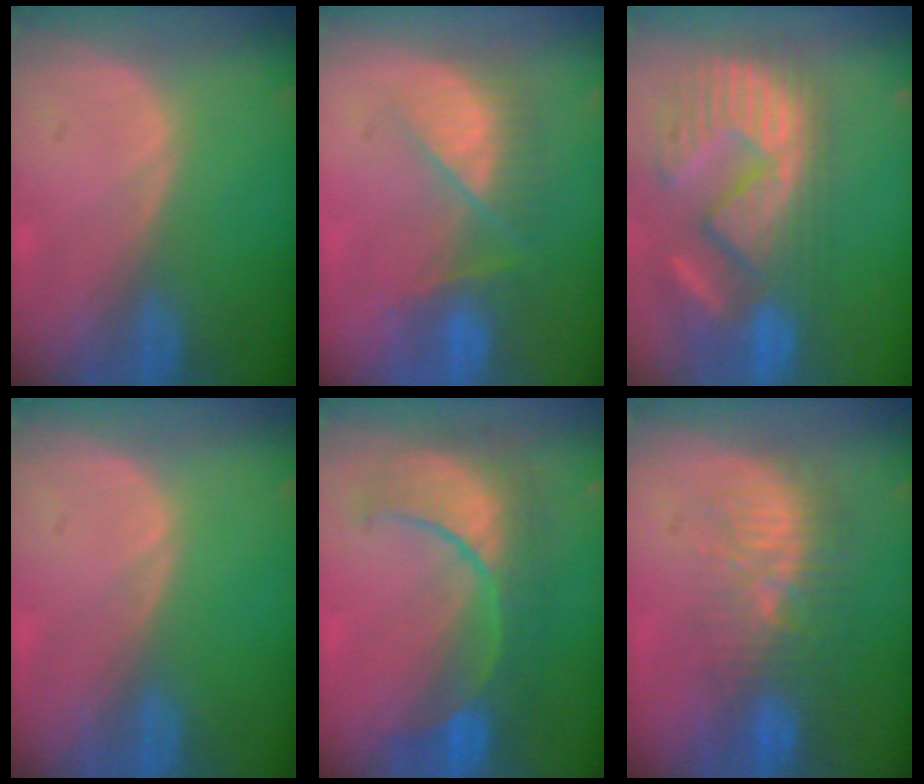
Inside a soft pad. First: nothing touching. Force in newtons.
{"total": 7.9, "press": 7.2, "slide": 3.1}
{"total": 13.7, "press": 12.2, "slide": 6.2}
{"total": 0.0}
{"total": 9.4, "press": 9.4, "slide": 0.7}
{"total": 9.4, "press": 8.8, "slide": 3.4}